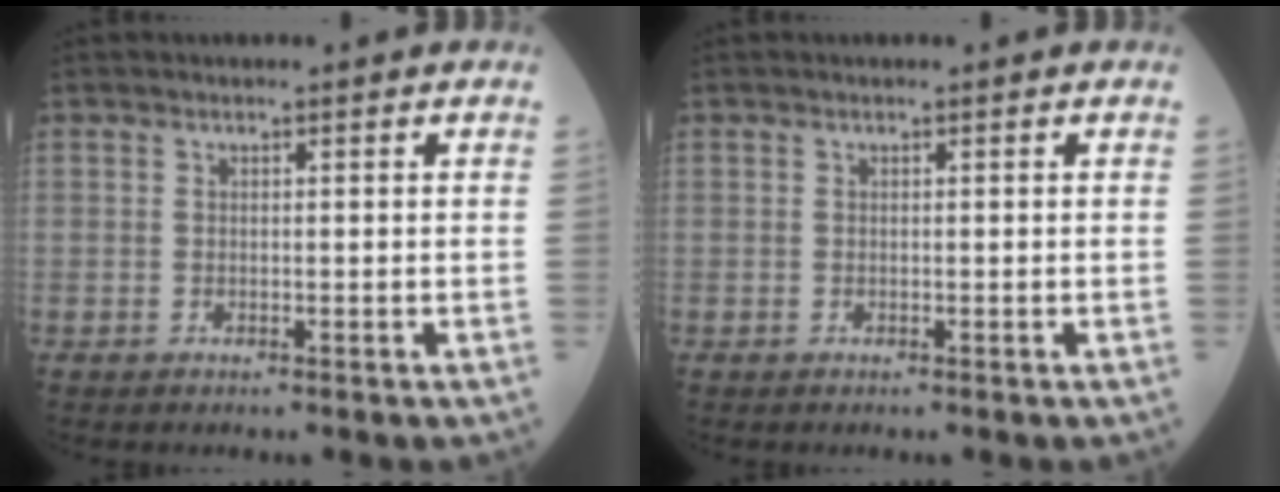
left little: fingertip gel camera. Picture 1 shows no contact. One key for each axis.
{"total": 0.0}